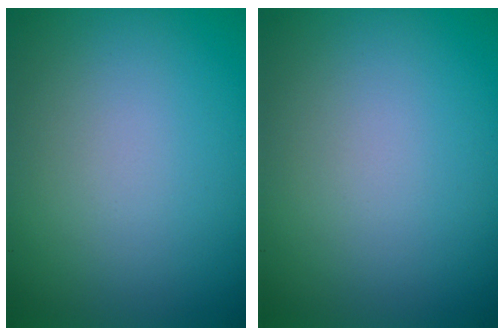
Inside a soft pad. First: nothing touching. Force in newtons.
{"total": 0.0}